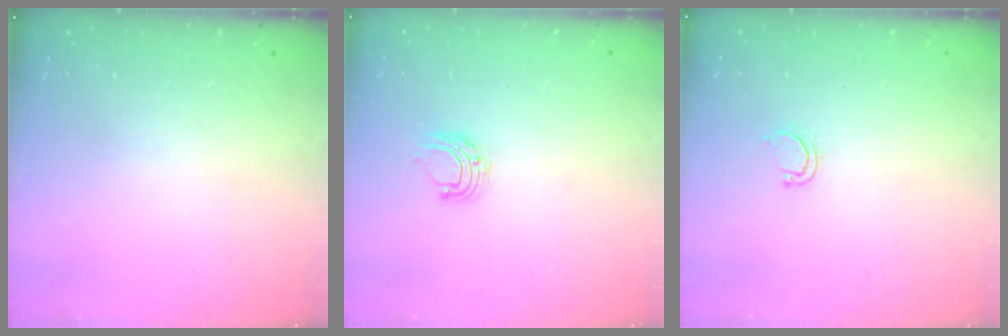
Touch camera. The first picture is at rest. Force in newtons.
{"total": 4.9, "press": 4.9, "slide": 0.4}
{"total": 4.6, "press": 4.4, "slide": 1.2}